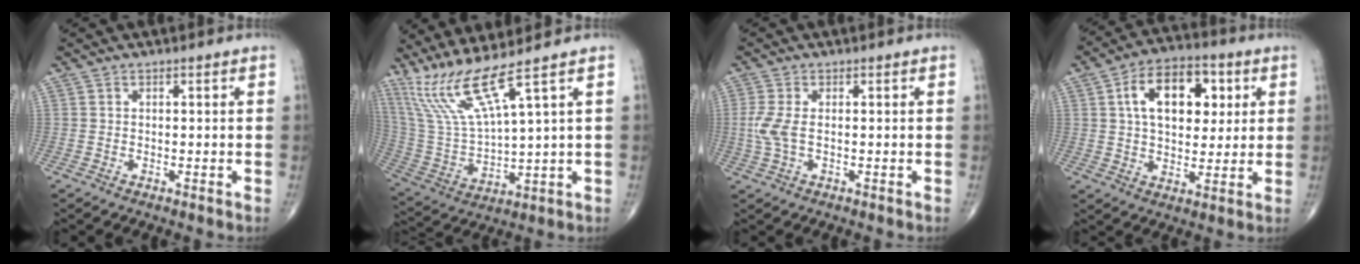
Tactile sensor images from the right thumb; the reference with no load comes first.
{"total": 12.3, "force": [8.8, -0.8, 8.6], "torque": [-0.192, -0.050, 0.189]}
{"total": 4.1, "force": [-0.1, 1.8, 3.7], "torque": [-0.104, 0.000, -0.003]}
{"total": 14.8, "force": [4.0, 9.1, 10.9], "torque": [-0.140, 0.005, 0.061]}